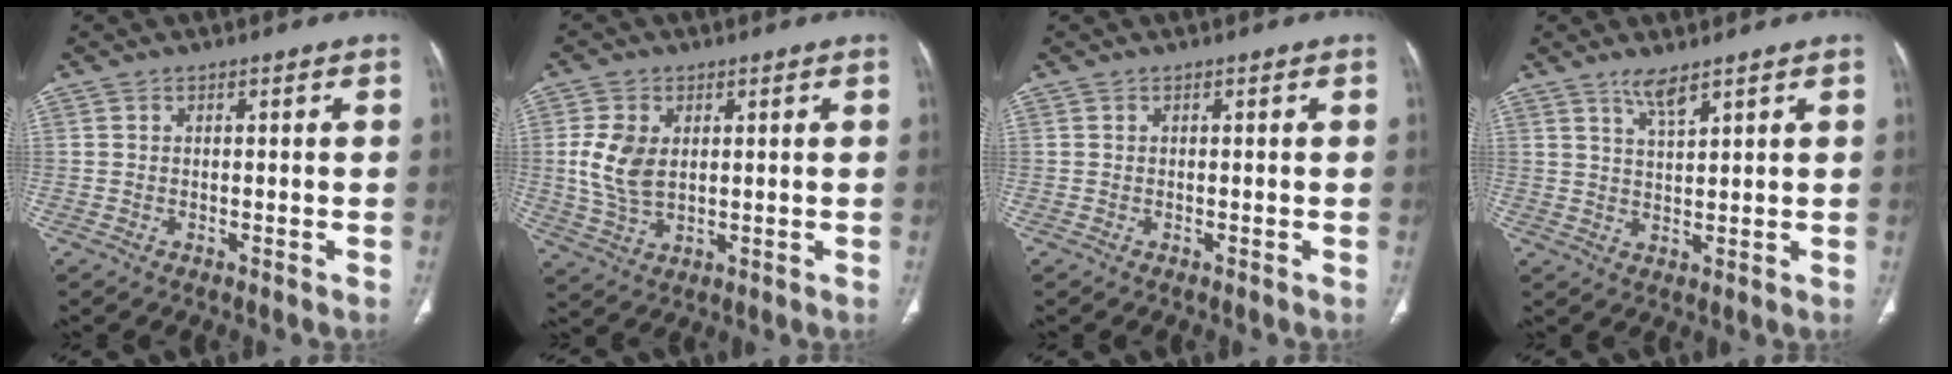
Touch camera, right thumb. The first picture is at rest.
{"total": 8.1, "force": [1.3, 5.2, 6.1], "torque": [-0.120, -0.005, 0.034]}
{"total": 0.0}
{"total": 3.8, "force": [2.9, 0.6, 2.4], "torque": [-0.044, -0.018, 0.057]}